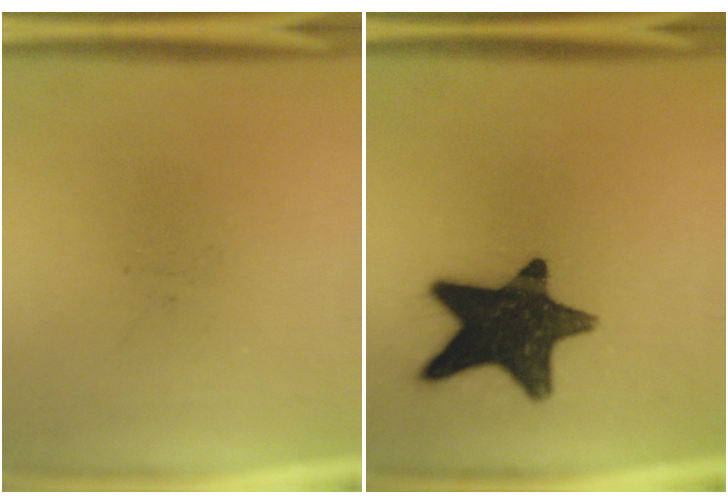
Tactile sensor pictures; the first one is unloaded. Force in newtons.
{"total": 16.6}